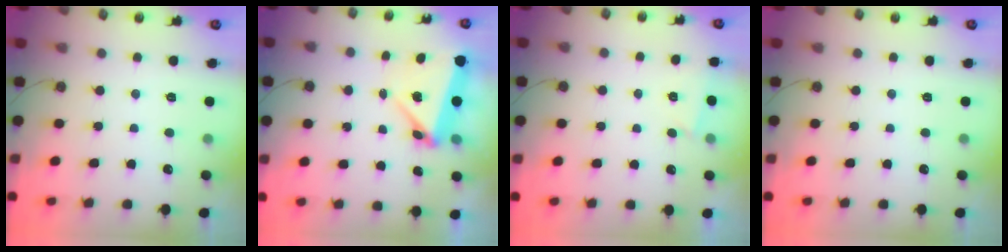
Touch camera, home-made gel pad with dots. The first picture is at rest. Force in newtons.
{"total": 6.7, "press": 5.1, "slide": 4.3}
{"total": 1.5, "press": 1.4, "slide": 0.4}
{"total": 0.0}